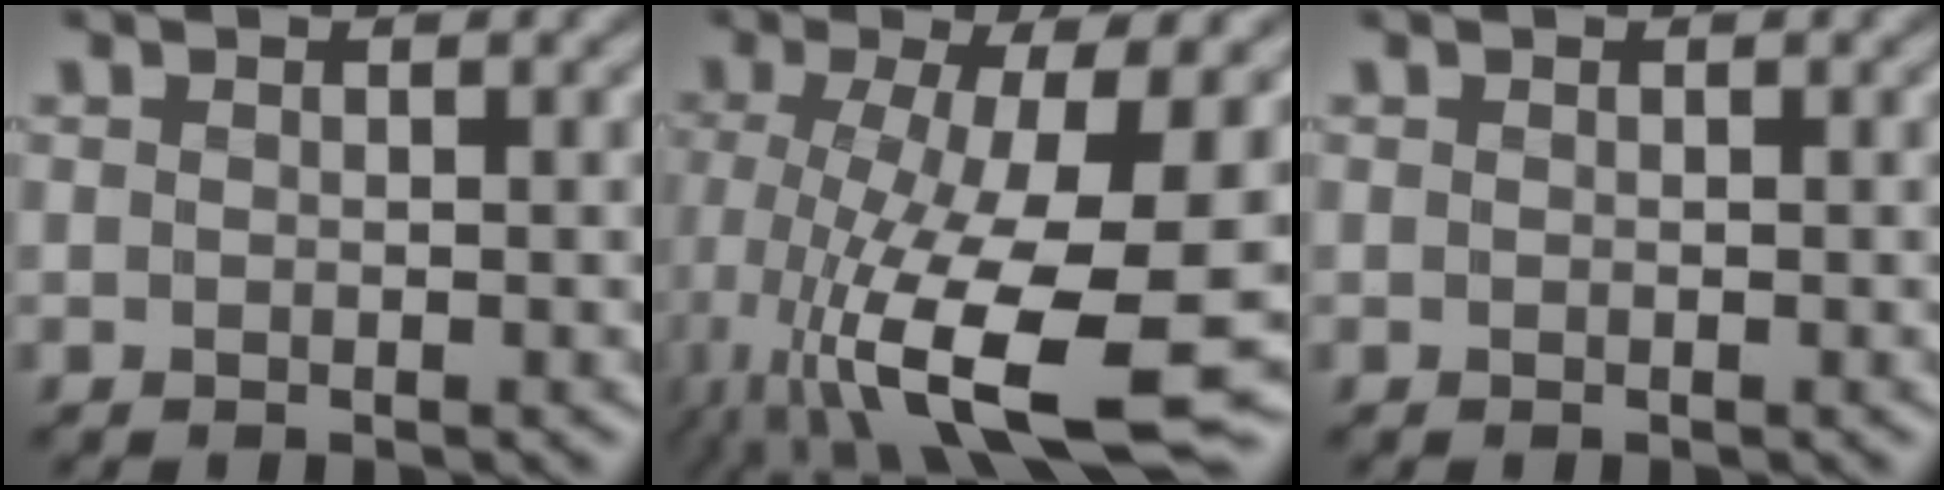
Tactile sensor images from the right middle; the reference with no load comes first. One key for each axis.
{"total": 13.3, "fx": -3.9, "fy": 4.2, "fz": 12.0, "tx": -0.224, "ty": -0.023, "tz": -0.058}
{"total": 0.0}